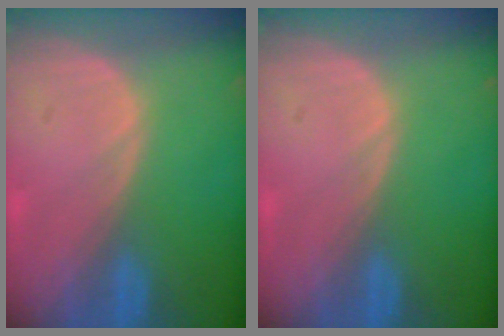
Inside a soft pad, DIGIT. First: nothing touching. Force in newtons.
{"total": 0.0}